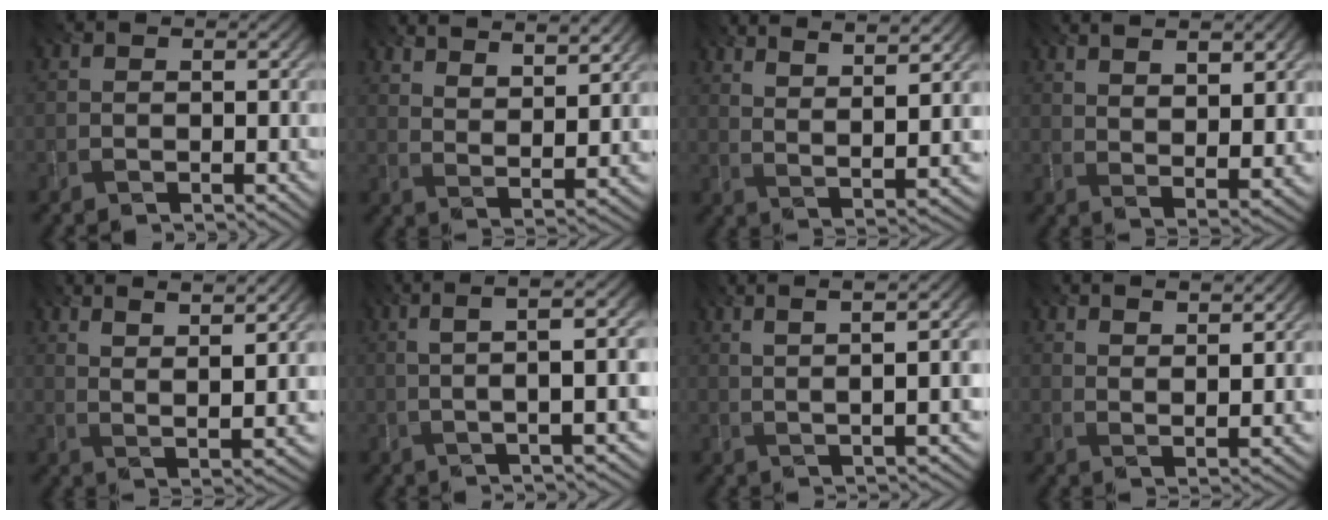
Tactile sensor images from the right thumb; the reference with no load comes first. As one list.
[{"total": 9.1, "force": [7.3, 2.0, 5.2], "torque": [-0.082, -0.016, 0.108]}, {"total": 10.6, "force": [7.3, 1.8, 7.4], "torque": [-0.117, 0.008, 0.103]}, {"total": 7.8, "force": [4.5, 2.3, 5.9], "torque": [-0.097, -0.002, 0.076]}, {"total": 10.6, "force": [7.1, 2.0, 7.6], "torque": [-0.119, 0.009, 0.099]}, {"total": 8.9, "force": [1.7, 1.1, 8.6], "torque": [-0.124, 0.028, 0.021]}, {"total": 7.7, "force": [3.6, 0.5, 6.8], "torque": [-0.104, 0.026, 0.052]}, {"total": 6.9, "force": [5.4, 1.2, 4.1], "torque": [-0.060, -0.013, 0.086]}]